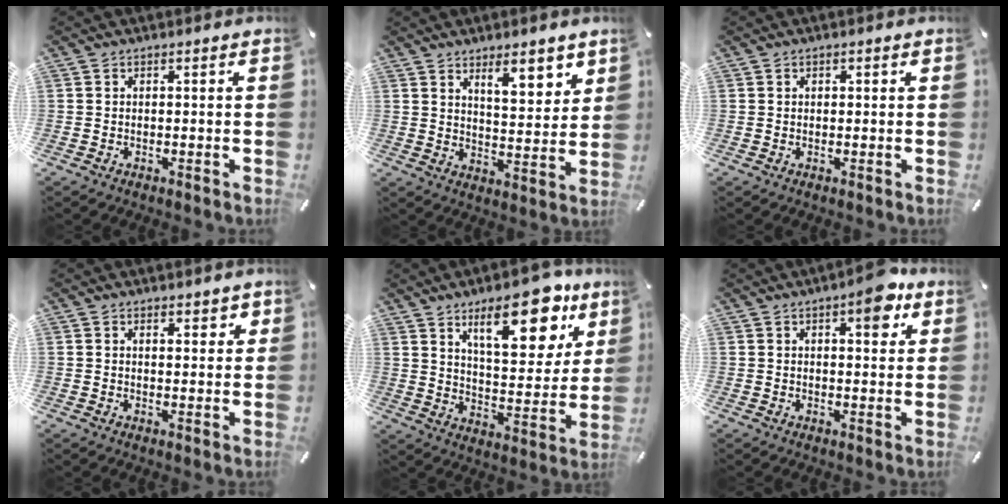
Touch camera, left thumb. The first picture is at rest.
{"total": 9.5, "force": [6.8, 3.7, 5.5], "torque": [-0.065, -0.042, 0.111]}
{"total": 0.6, "force": [0.2, 0.5, 0.3], "torque": [-0.006, 0.002, 0.003]}
{"total": 2.6, "force": [1.8, 1.6, 1.1], "torque": [-0.009, -0.006, 0.029]}
{"total": 20.1, "force": [12.0, 8.7, 13.5], "torque": [-0.175, -0.069, 0.191]}
{"total": 7.9, "force": [4.1, 3.2, 5.9], "torque": [-0.067, -0.021, 0.060]}